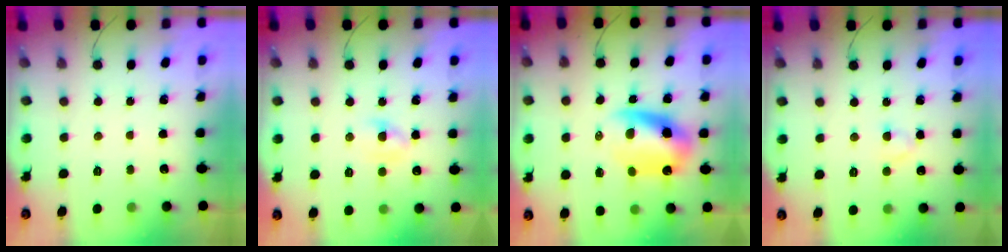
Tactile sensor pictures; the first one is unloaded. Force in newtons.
{"total": 3.3, "press": 3.1, "slide": 1.3}
{"total": 11.0, "press": 10.7, "slide": 2.7}
{"total": 2.7, "press": 2.5, "slide": 1.2}